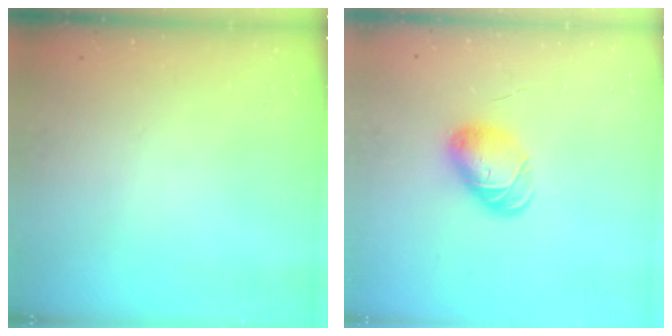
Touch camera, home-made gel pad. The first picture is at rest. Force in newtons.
{"total": 7.5, "press": 7.5, "slide": 0.5}